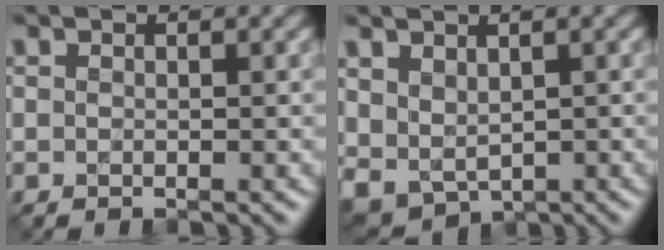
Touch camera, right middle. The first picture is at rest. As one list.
[{"total": 3.4, "force": [1.2, 2.5, 2.0], "torque": [-0.046, -0.012, 0.031]}]